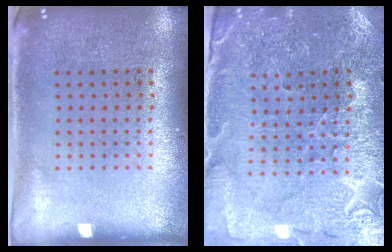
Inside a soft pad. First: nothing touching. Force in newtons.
{"total": 1.8, "press": 1.8, "slide": 0.2}